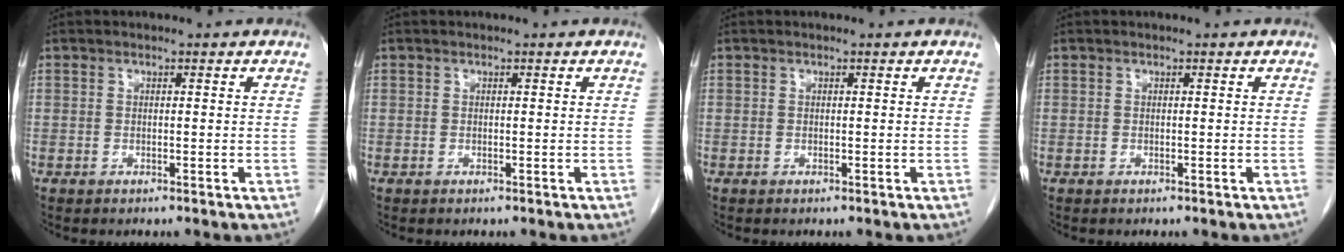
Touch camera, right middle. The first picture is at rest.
{"total": 0.0}
{"total": 0.0}
{"total": 0.0}